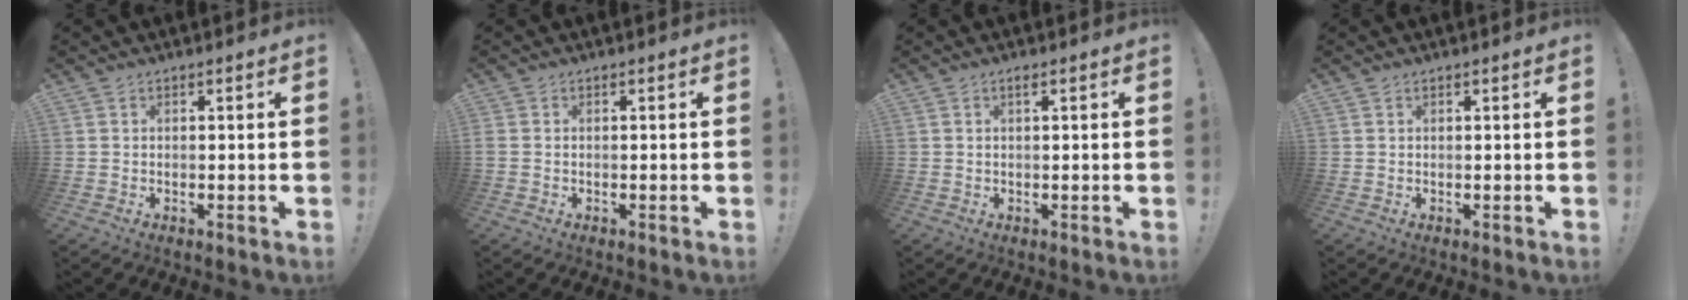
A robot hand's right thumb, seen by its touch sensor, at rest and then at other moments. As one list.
[{"total": 0.0}, {"total": 1.1, "force": [0.5, -0.1, 1.0], "torque": [-0.014, -0.002, 0.007]}, {"total": 0.0}]